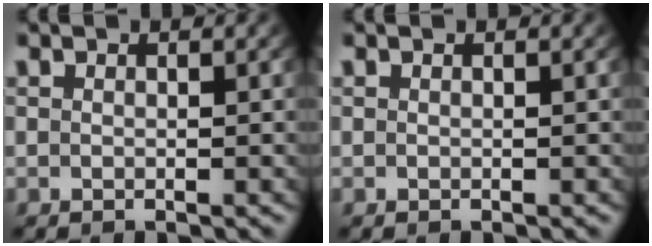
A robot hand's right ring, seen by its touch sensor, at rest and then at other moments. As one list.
[{"total": 0.0}]